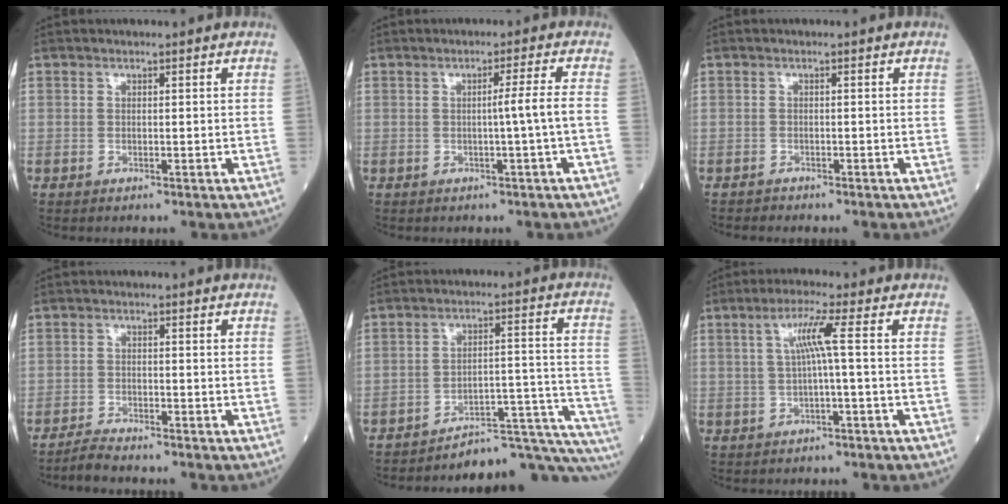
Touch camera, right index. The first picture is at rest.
{"total": 3.0, "force": [-0.6, -1.2, 2.7], "torque": [-0.042, 0.002, -0.010]}
{"total": 1.1, "force": [-1.0, 0.3, -0.1], "torque": [-0.004, 0.000, -0.019]}
{"total": 2.8, "force": [-2.7, -0.2, 0.5], "torque": [-0.015, -0.011, -0.052]}
{"total": 17.8, "force": [-17.4, 0.9, 4.0], "torque": [0.012, 0.052, -0.226]}
{"total": 4.5, "force": [0.4, -0.9, 4.4], "torque": [-0.085, 0.011, 0.011]}